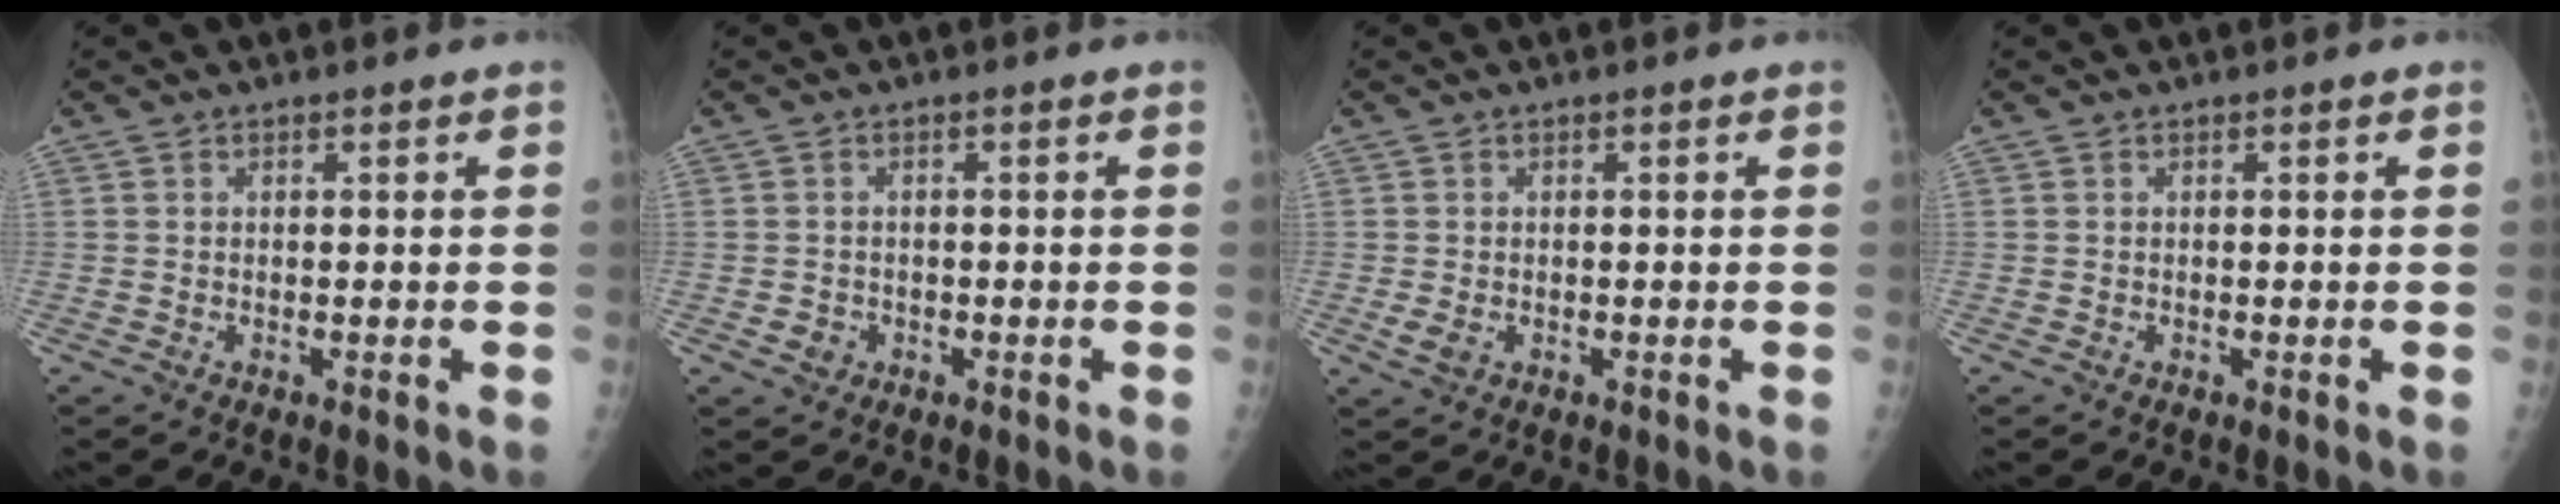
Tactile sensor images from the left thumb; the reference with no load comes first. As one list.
[{"total": 2.0, "force": [-0.8, 1.8, 0.5], "torque": [-0.001, 0.005, -0.009]}, {"total": 2.1, "force": [-0.5, 1.5, 1.4], "torque": [-0.029, -0.004, -0.007]}, {"total": 0.0}]